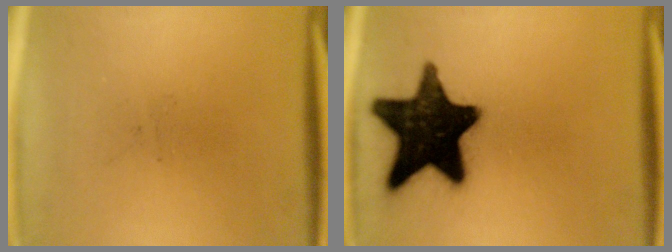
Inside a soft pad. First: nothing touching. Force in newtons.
{"total": 18.3}